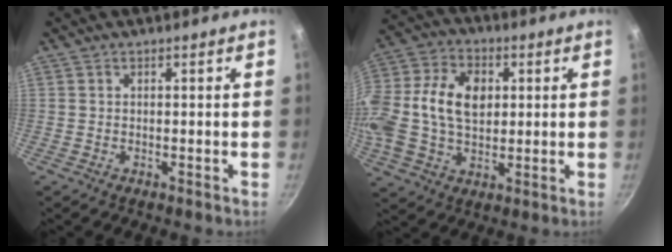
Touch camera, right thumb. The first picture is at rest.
{"total": 21.0, "force": [2.9, 14.6, 14.9], "torque": [-0.292, 0.026, 0.042]}